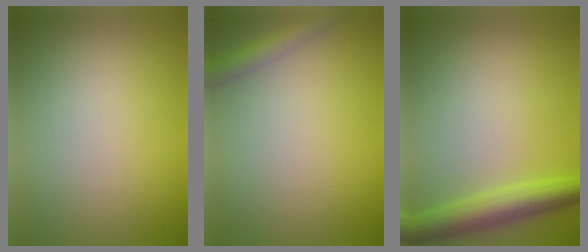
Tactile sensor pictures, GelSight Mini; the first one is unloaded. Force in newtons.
{"total": 2.3, "press": 2.3, "slide": 0.1}
{"total": 4.3, "press": 4.3, "slide": 0.2}